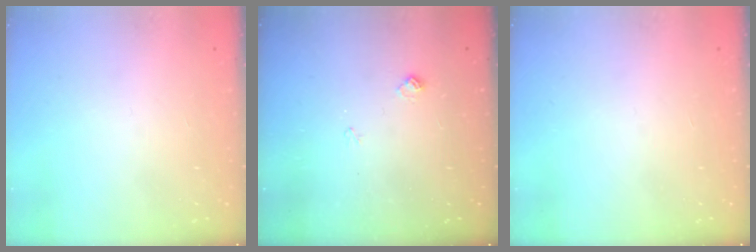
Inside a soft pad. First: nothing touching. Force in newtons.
{"total": 5.9, "press": 5.8, "slide": 0.5}
{"total": 0.0}